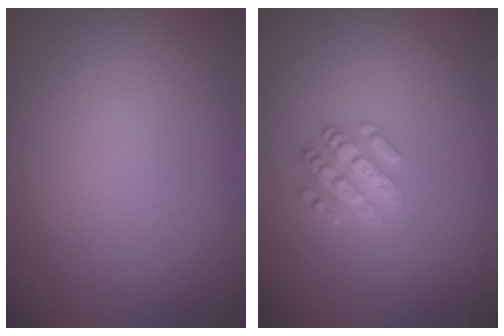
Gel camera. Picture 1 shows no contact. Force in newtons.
{"total": 2.5, "press": 2.4, "slide": 0.7}